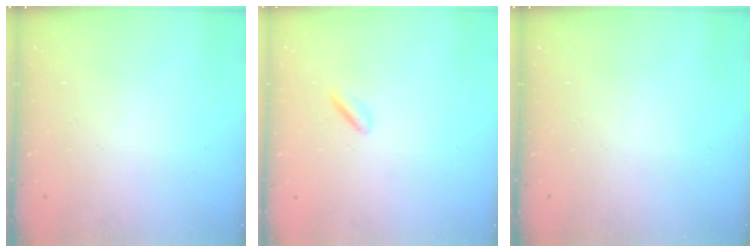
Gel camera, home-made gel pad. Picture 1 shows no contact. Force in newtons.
{"total": 0.9, "press": 0.7, "slide": 0.6}
{"total": 0.0}